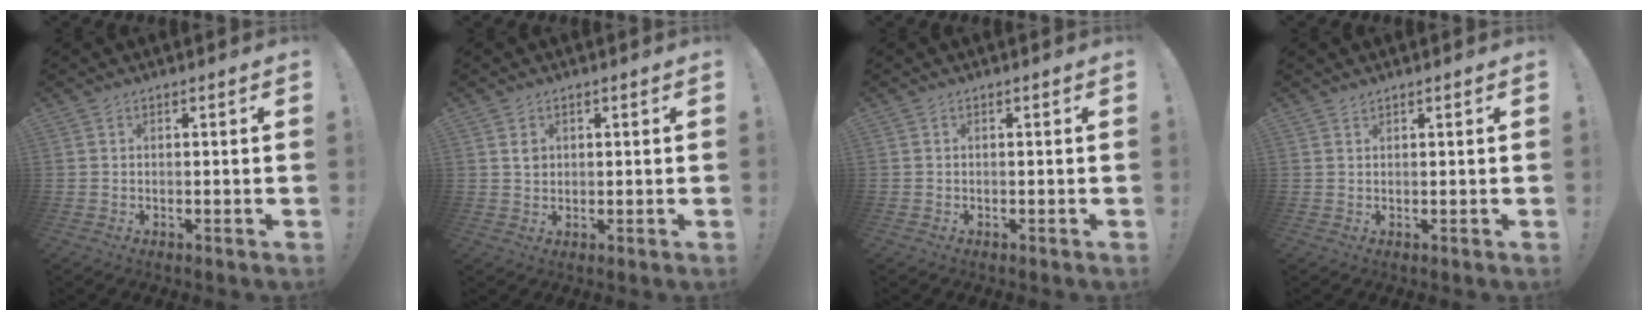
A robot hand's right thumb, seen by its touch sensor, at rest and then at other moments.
{"total": 2.2, "force": [0.9, 1.8, 0.9], "torque": [0.003, -0.006, 0.012]}
{"total": 0.7, "force": [-0.2, 0.7, -0.1], "torque": [0.003, 0.000, -0.003]}
{"total": 0.9, "force": [0.8, 0.2, 0.2], "torque": [0.001, -0.004, 0.014]}